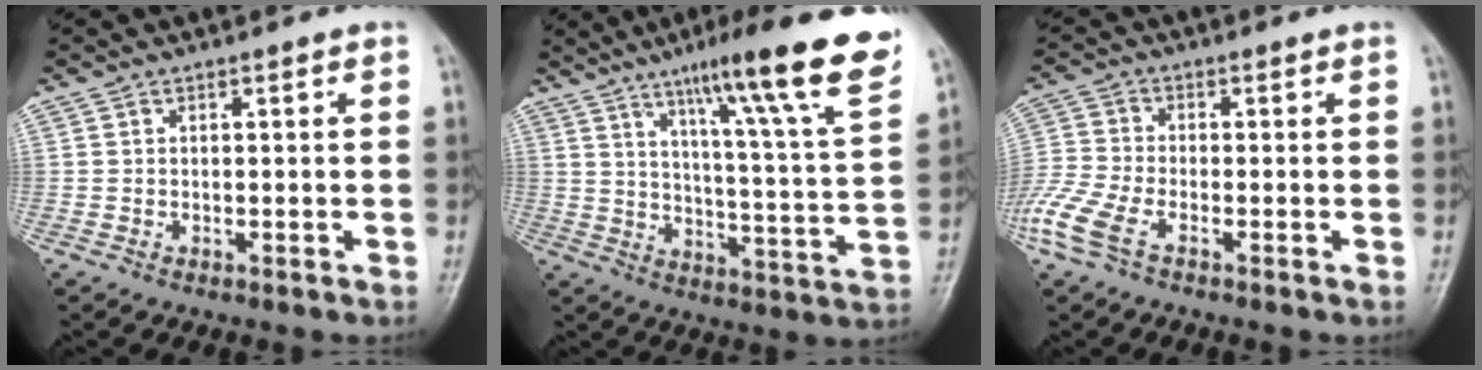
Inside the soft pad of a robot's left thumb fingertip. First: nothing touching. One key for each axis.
{"total": 20.8, "fx": 13.1, "fy": 1.6, "fz": 16.1, "tx": -0.211, "ty": -0.050, "tz": 0.185}
{"total": 7.2, "fx": -3.9, "fy": 2.8, "fz": 5.3, "tx": -0.149, "ty": 0.007, "tz": -0.087}